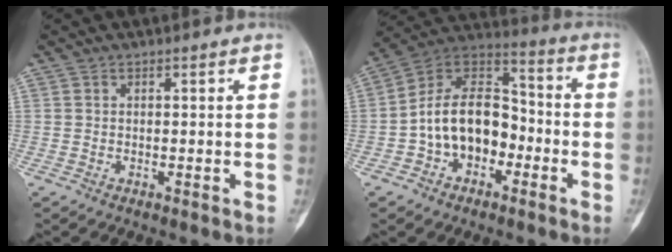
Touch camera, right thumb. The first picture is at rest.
{"total": 15.2, "force": [-3.7, 10.5, 10.4], "torque": [-0.146, 0.059, -0.073]}